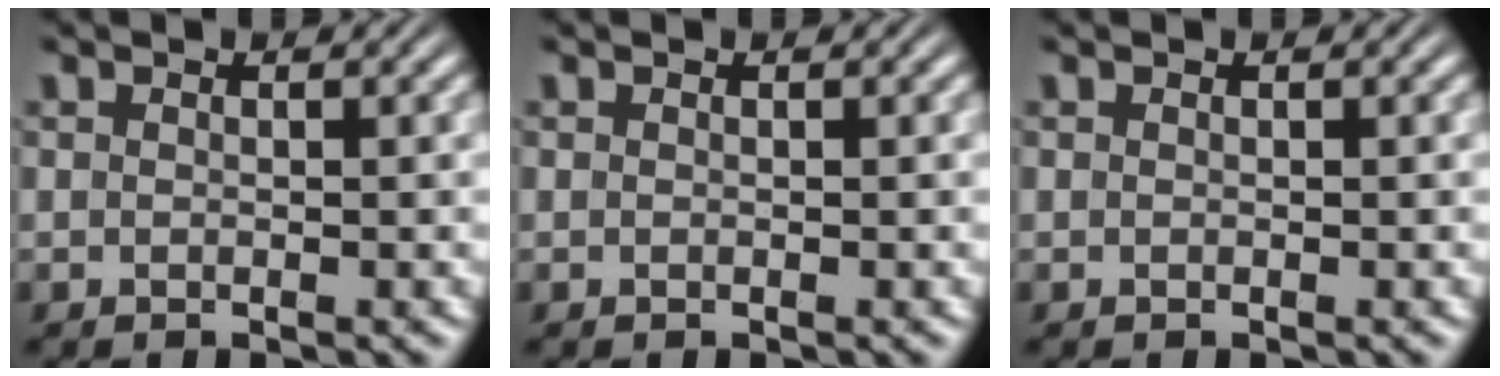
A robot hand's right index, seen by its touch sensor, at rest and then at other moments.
{"total": 0.0}
{"total": 0.0}